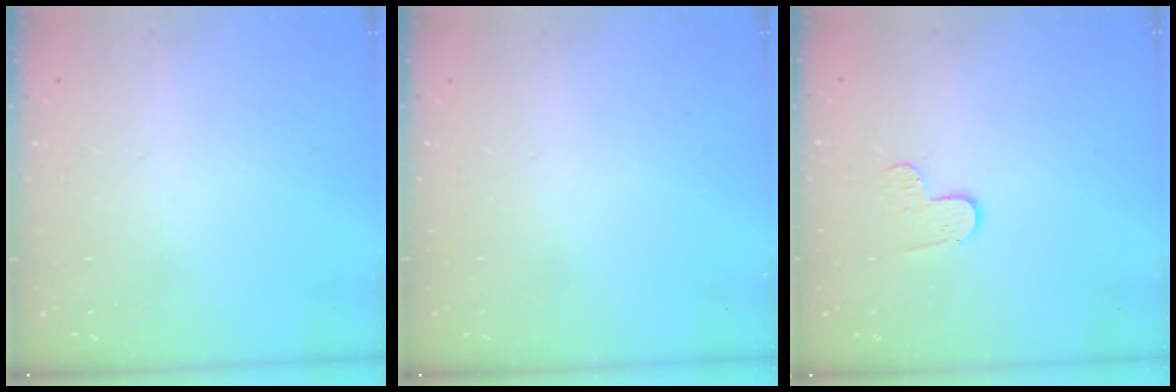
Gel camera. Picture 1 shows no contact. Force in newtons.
{"total": 0.0}
{"total": 5.5, "press": 5.5, "slide": 0.5}